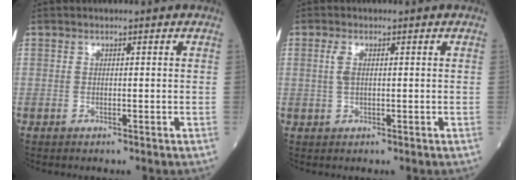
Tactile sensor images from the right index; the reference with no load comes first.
{"total": 2.0, "force": [0.4, 0.7, 1.8], "torque": [-0.043, 0.003, 0.010]}